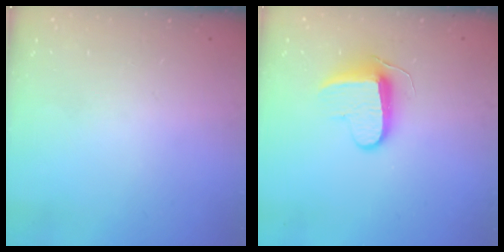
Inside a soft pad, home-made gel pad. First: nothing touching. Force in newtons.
{"total": 9.2, "press": 9.2, "slide": 0.3}